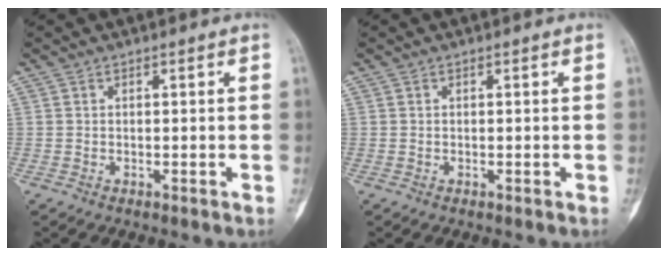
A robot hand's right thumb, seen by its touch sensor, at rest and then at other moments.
{"total": 0.0}